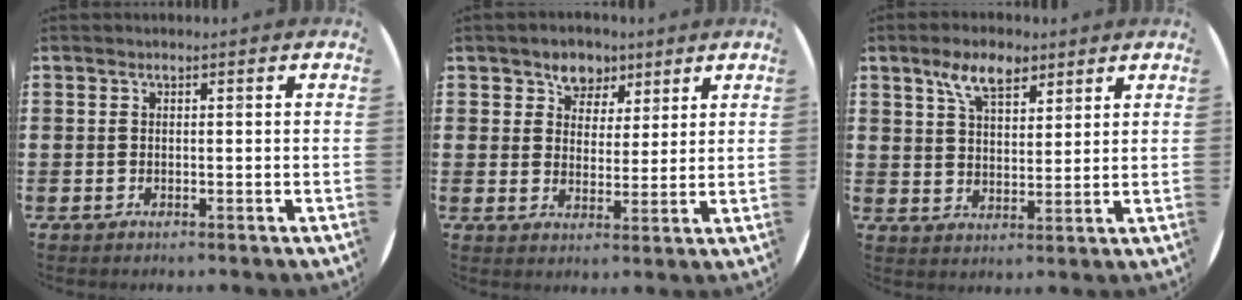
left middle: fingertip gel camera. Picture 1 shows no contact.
{"total": 4.8, "force": [3.4, 3.3, 0.3], "torque": [-0.019, 0.002, 0.061]}
{"total": 6.8, "force": [4.6, 3.1, 3.9], "torque": [-0.073, -0.004, 0.081]}